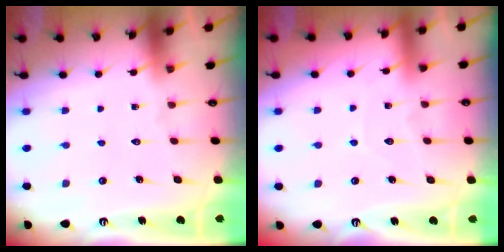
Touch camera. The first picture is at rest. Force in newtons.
{"total": 4.5, "press": 4.4, "slide": 0.5}